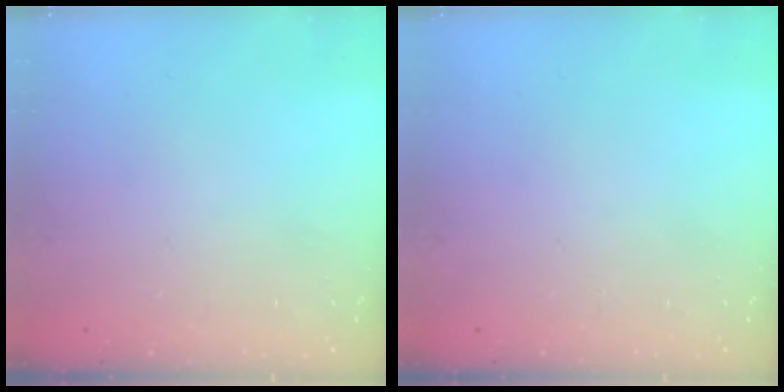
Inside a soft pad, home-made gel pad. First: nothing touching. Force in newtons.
{"total": 0.0}